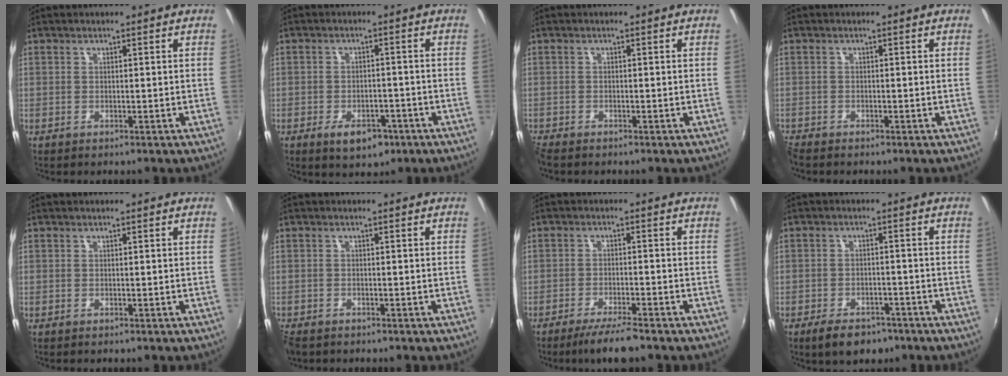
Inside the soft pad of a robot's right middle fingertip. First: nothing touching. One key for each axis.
{"total": 6.4, "fx": -3.7, "fy": 3.6, "fz": 3.8, "tx": -0.080, "ty": -0.002, "tz": -0.048}
{"total": 2.1, "fx": -2.0, "fy": 0.3, "fz": 0.6, "tx": -0.018, "ty": -0.013, "tz": -0.042}
{"total": 2.2, "fx": -2.1, "fy": 0.4, "fz": 0.5, "tx": -0.018, "ty": -0.013, "tz": -0.046}
{"total": 0.0}
{"total": 3.3, "fx": -2.7, "fy": 1.5, "fz": 1.4, "tx": -0.039, "ty": -0.015, "tz": -0.050}
{"total": 6.0, "fx": -4.9, "fy": 0.1, "fz": 3.5, "tx": -0.075, "ty": -0.009, "tz": -0.083}
{"total": 7.2, "fx": -5.2, "fy": 3.6, "fz": 3.5, "tx": -0.087, "ty": -0.004, "tz": -0.075}